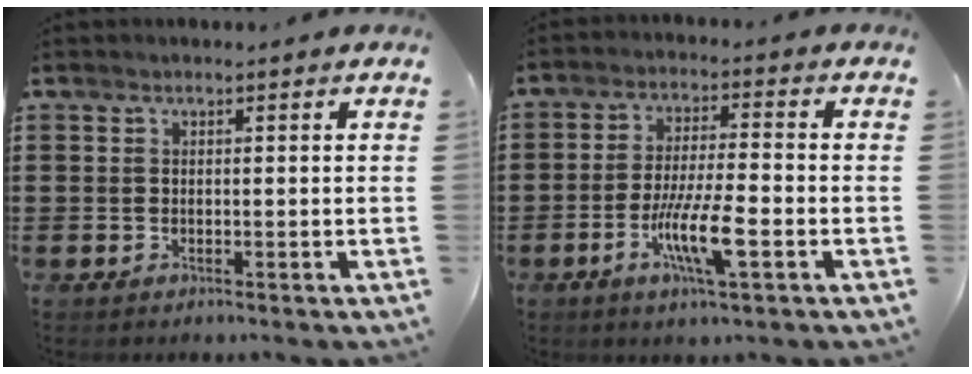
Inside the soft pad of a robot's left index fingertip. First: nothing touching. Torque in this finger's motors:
{"motor_torque": [1.59, 0.55, 0.68, 0.21]}